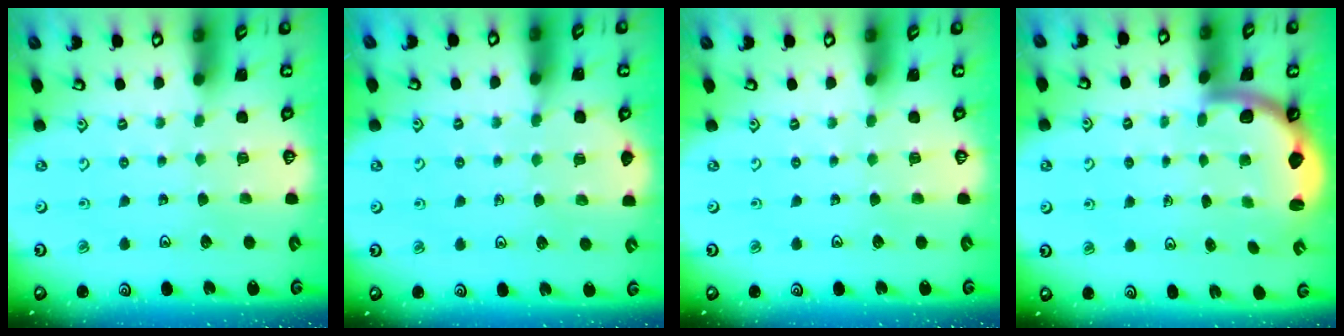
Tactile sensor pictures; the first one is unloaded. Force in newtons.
{"total": 5.8, "press": 5.7, "slide": 1.2}
{"total": 0.0}
{"total": 2.0, "press": 1.9, "slide": 0.5}